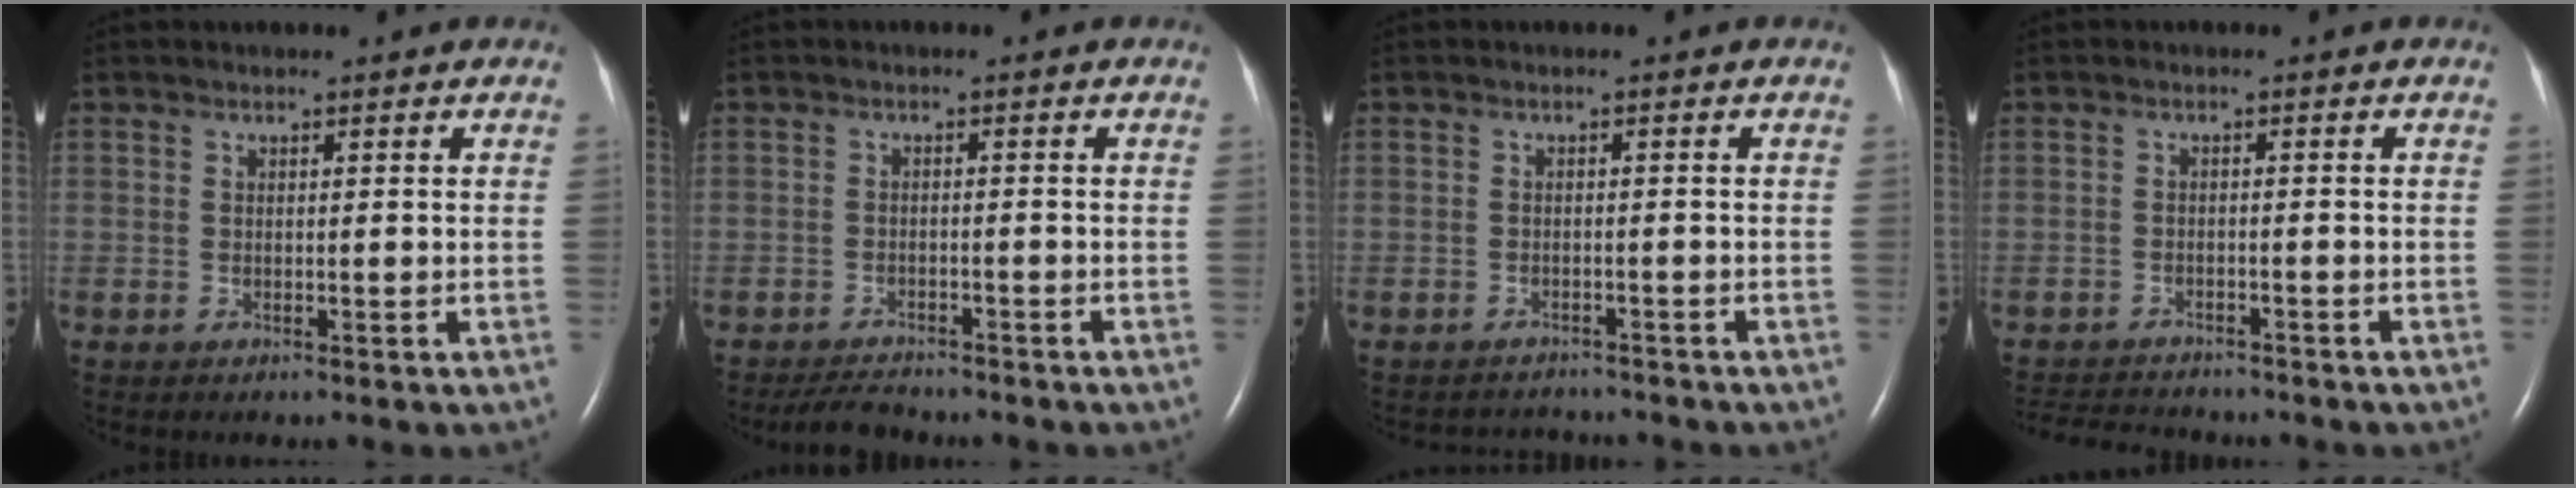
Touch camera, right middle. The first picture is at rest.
{"total": 3.9, "force": [-3.7, 1.0, 1.0], "torque": [-0.021, -0.012, -0.061]}
{"total": 4.2, "force": [-4.1, 0.7, -0.4], "torque": [0.003, -0.002, -0.057]}
{"total": 7.7, "force": [-7.3, 1.5, 1.9], "torque": [-0.035, -0.005, -0.110]}